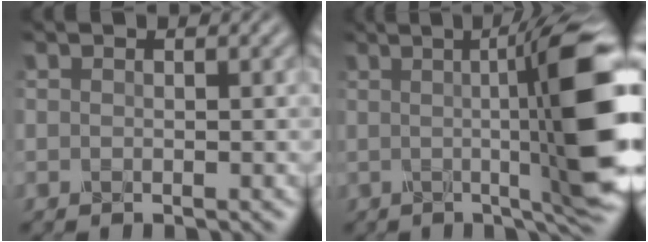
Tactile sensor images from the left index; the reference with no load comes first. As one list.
[{"total": 13.2, "force": [0.6, 2.3, 13.0], "torque": [-0.149, -0.001, 0.015]}]